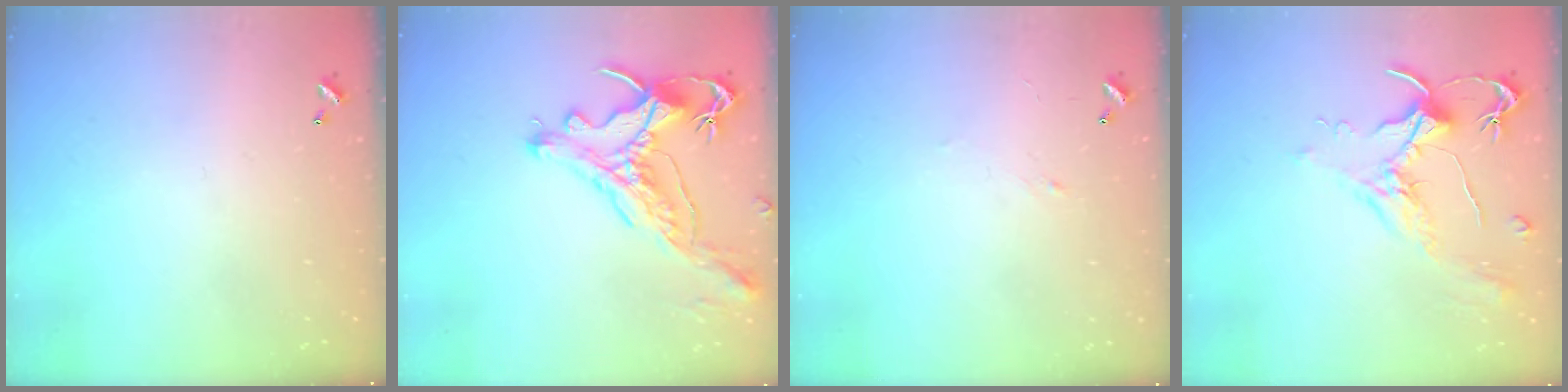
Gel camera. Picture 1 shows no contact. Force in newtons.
{"total": 1.7, "press": 0.9, "slide": 1.4}
{"total": 2.4, "press": 2.4, "slide": 0.4}
{"total": 1.8, "press": 1.7, "slide": 0.8}